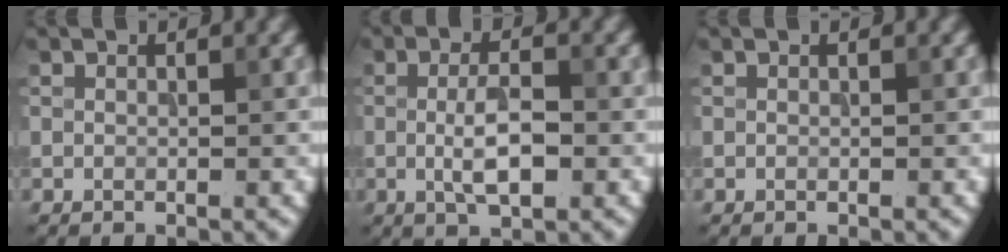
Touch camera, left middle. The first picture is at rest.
{"total": 3.8, "force": [-0.4, 1.2, 3.6], "torque": [-0.069, -0.002, -0.009]}
{"total": 0.0}